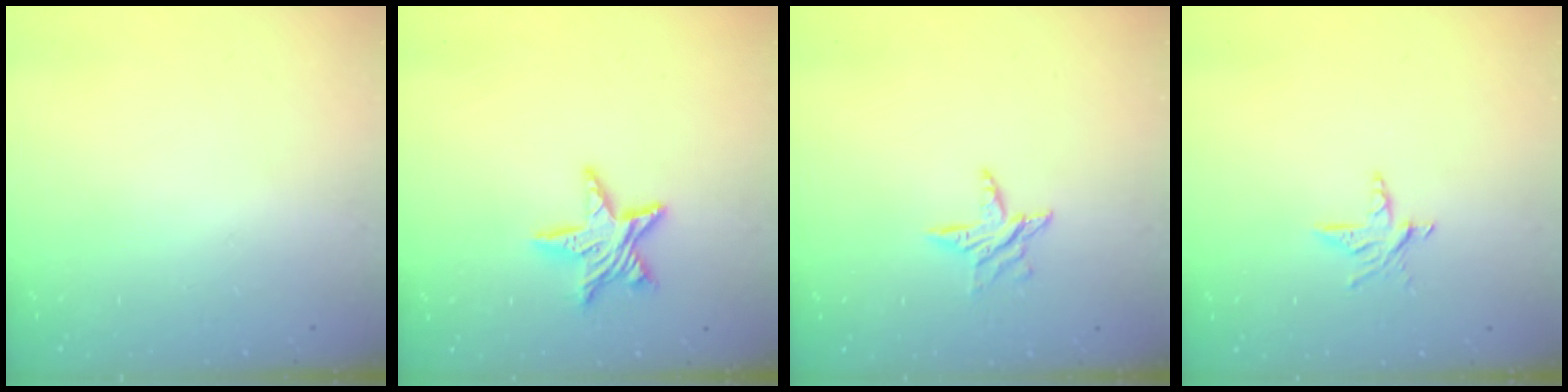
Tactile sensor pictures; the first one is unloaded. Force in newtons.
{"total": 10.1, "press": 10.0, "slide": 0.7}
{"total": 6.5, "press": 6.5, "slide": 0.6}
{"total": 6.2, "press": 6.2, "slide": 0.4}